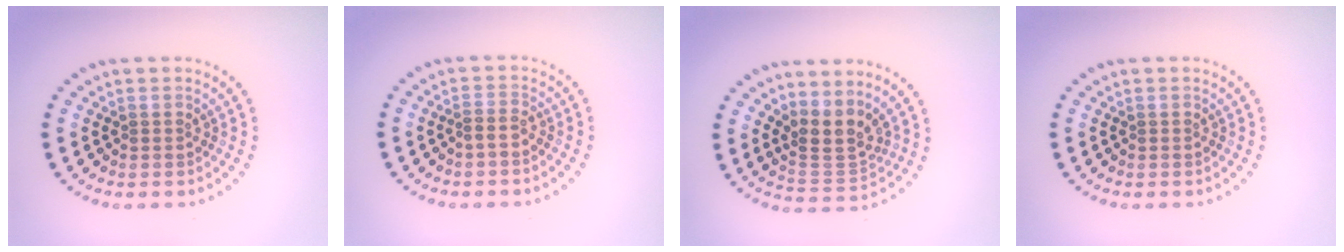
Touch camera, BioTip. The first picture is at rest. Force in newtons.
{"total": 0.8, "press": 0.5, "slide": 0.6}
{"total": 3.1, "press": 2.3, "slide": 2.1}
{"total": 0.0}